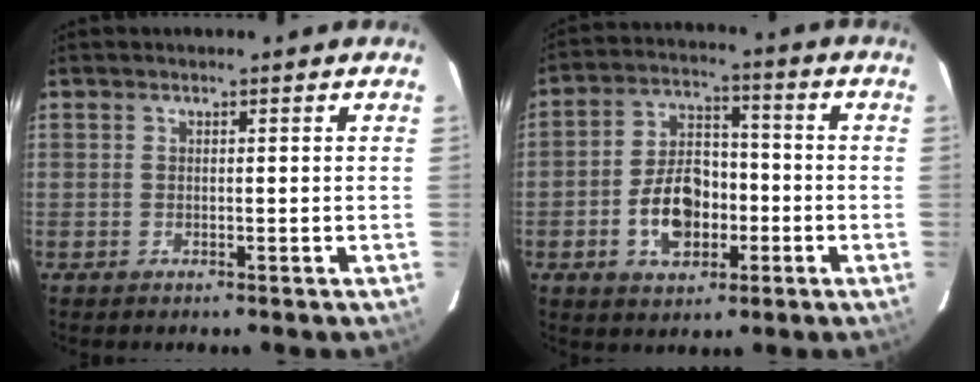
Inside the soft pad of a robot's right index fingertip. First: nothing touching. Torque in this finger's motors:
{"motor_torque": [1.78, -0.35, 0.36, 0.09]}